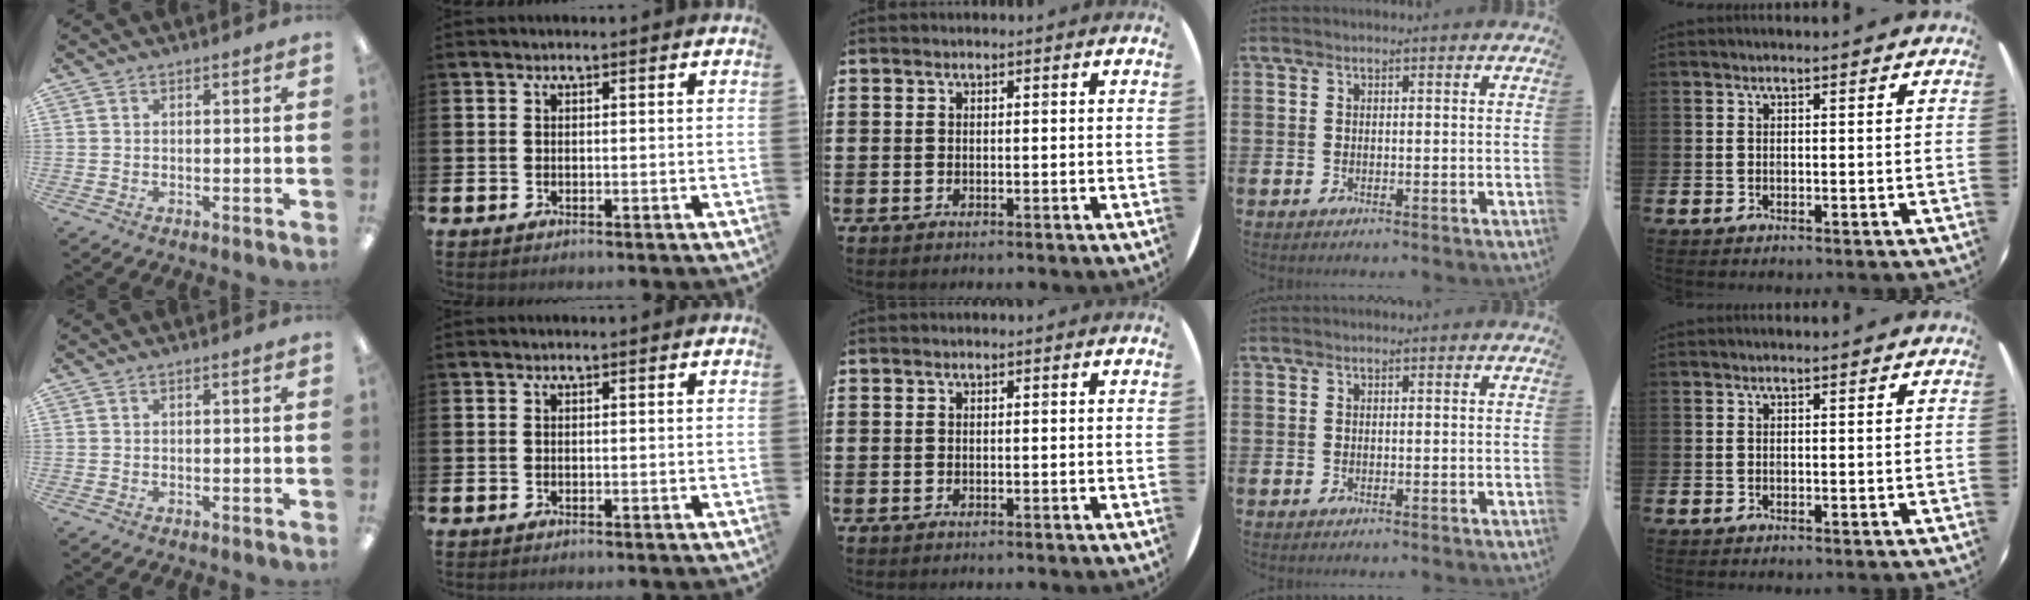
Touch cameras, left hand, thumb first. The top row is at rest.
{}